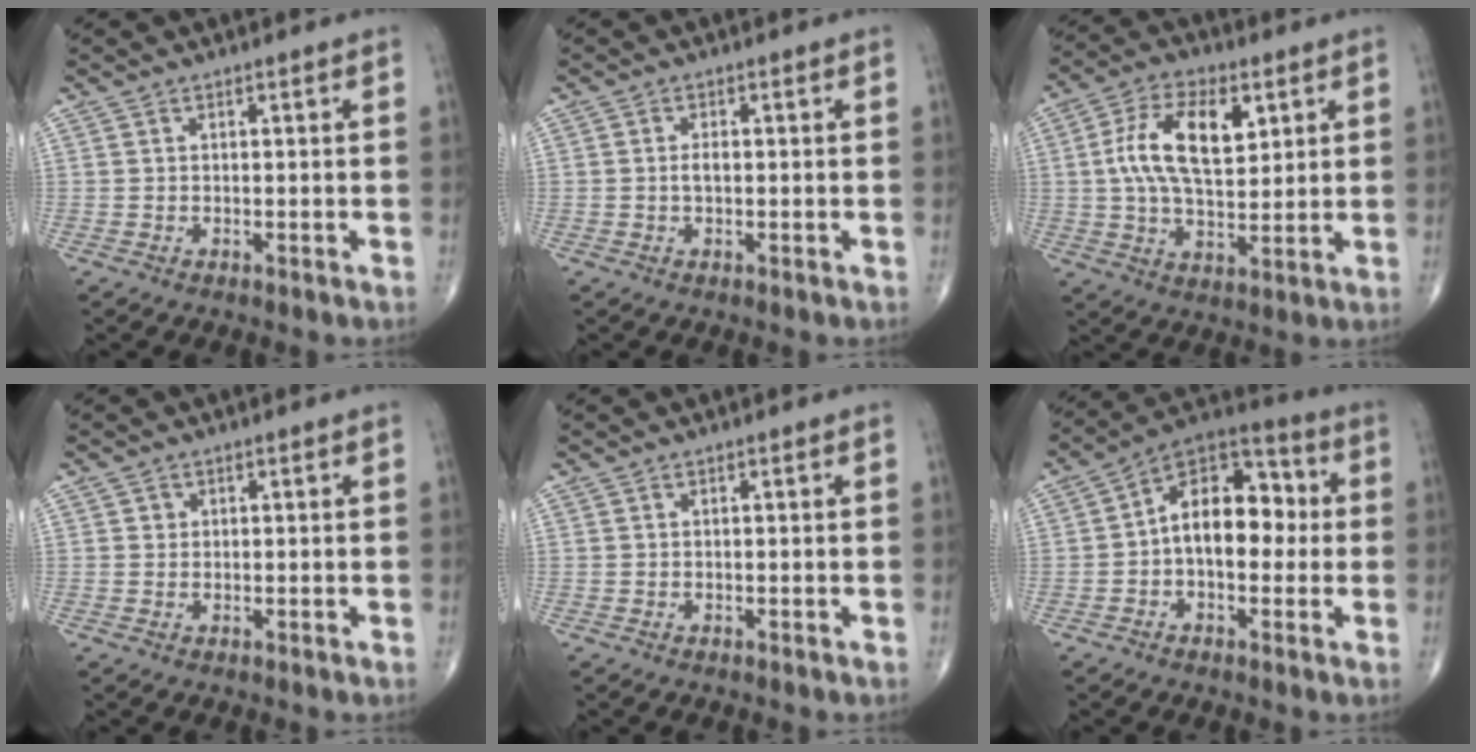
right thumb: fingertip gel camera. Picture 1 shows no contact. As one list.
[{"total": 1.5, "force": [-0.1, 0.8, 1.3], "torque": [-0.026, 0.001, -0.003]}, {"total": 14.1, "force": [3.6, 7.4, 11.5], "torque": [-0.201, -0.001, 0.065]}, {"total": 0.9, "force": [0.2, 0.9, 0.1], "torque": [0.004, 0.000, 0.003]}, {"total": 0.0}, {"total": 14.1, "force": [0.3, 8.6, 11.2], "torque": [-0.138, 0.041, -0.010]}]